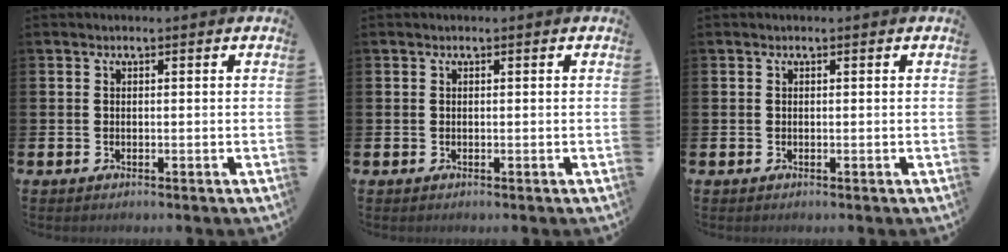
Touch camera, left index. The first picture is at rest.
{"total": 0.0}
{"total": 0.0}